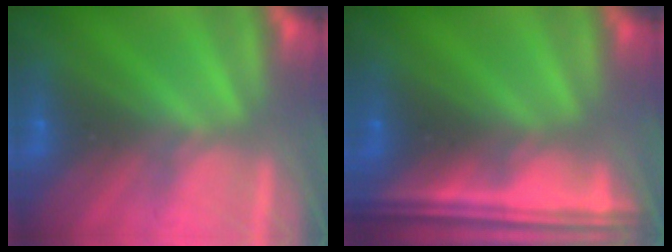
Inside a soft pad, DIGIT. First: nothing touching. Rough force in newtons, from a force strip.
{"total": 6.7}